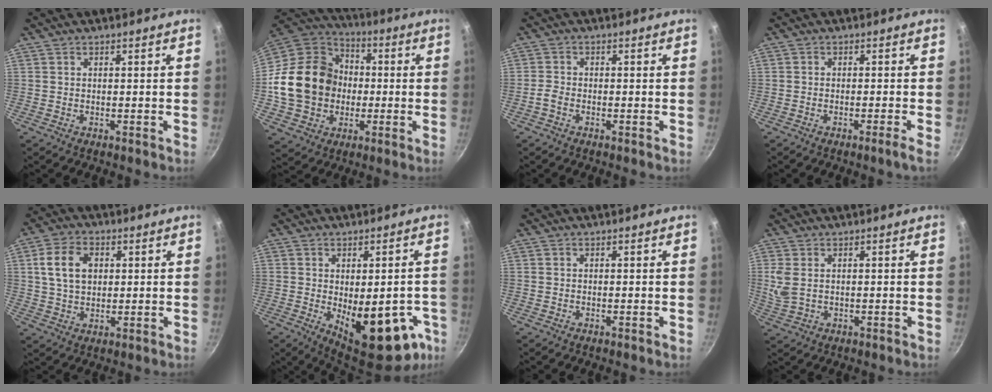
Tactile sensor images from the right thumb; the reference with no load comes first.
{"total": 21.1, "force": [-1.3, 17.6, 11.5], "torque": [-0.183, 0.039, -0.019]}
{"total": 1.8, "force": [-1.2, 1.0, 1.0], "torque": [-0.026, 0.011, -0.029]}
{"total": 1.9, "force": [-1.2, -0.3, 1.4], "torque": [-0.037, 0.010, -0.022]}
{"total": 8.9, "force": [2.0, 6.3, 5.9], "torque": [-0.095, 0.006, 0.032]}
{"total": 18.7, "force": [-5.6, 9.2, 15.3], "torque": [-0.152, -0.011, -0.051]}
{"total": 0.0}
{"total": 4.0, "force": [0.8, 2.4, 3.1], "torque": [-0.064, -0.003, 0.023]}